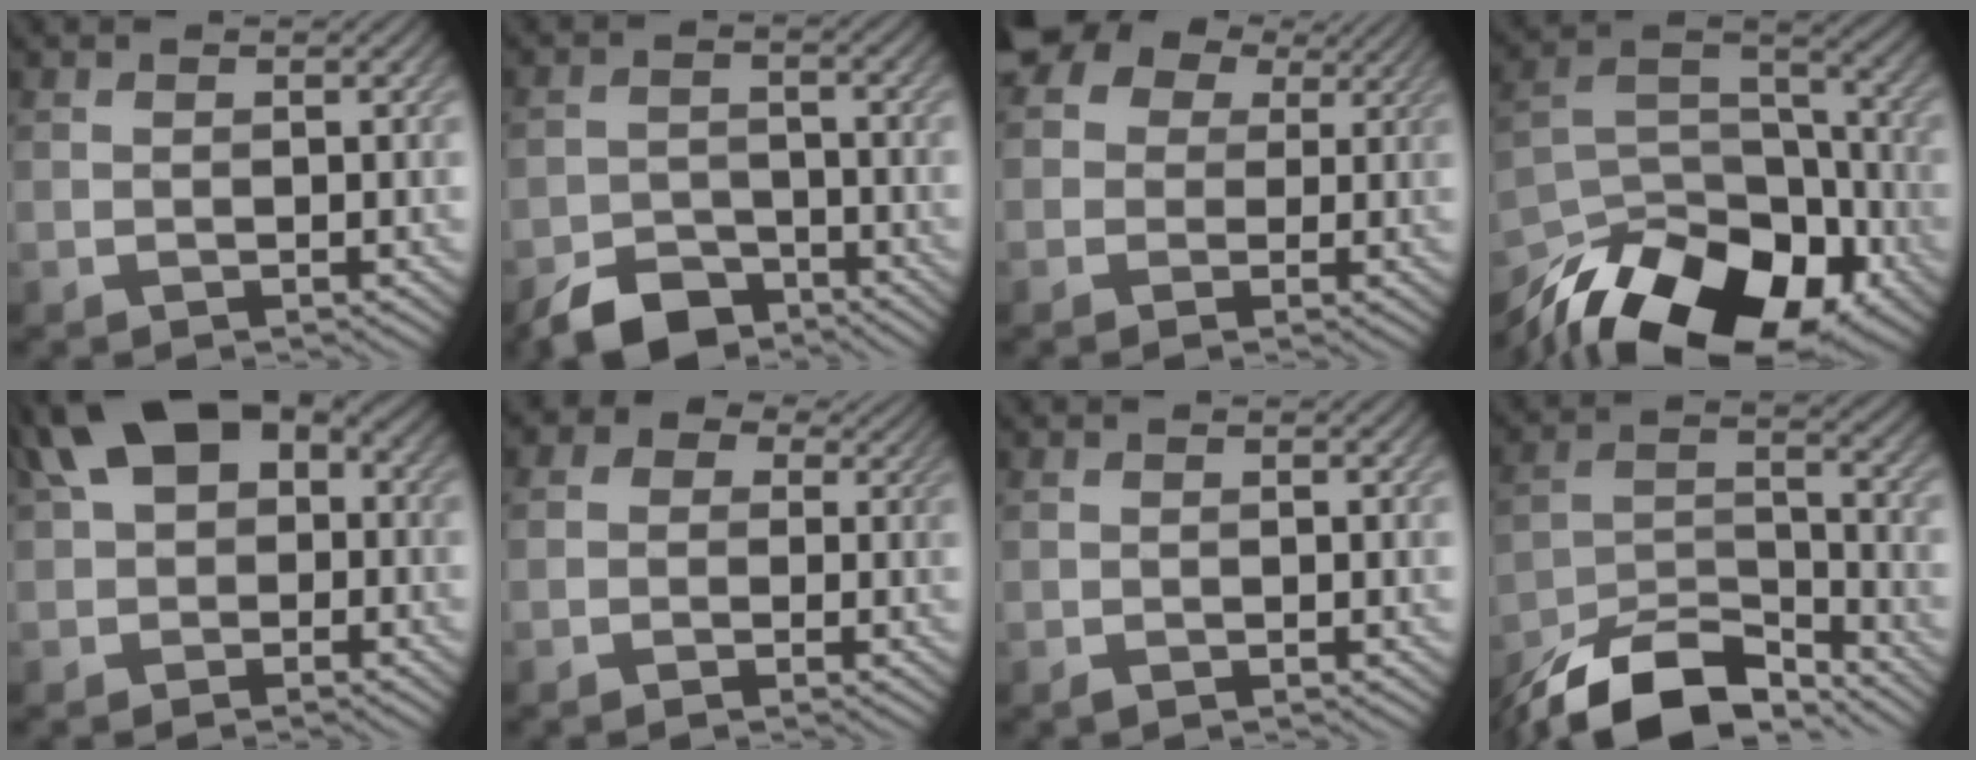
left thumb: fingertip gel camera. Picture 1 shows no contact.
{"total": 6.1, "force": [-4.9, 2.8, 2.5], "torque": [-0.044, -0.006, -0.095]}
{"total": 8.9, "force": [4.0, 6.7, 4.3], "torque": [-0.100, 0.034, 0.033]}
{"total": 17.9, "force": [-12.9, 8.5, 9.1], "torque": [-0.197, -0.041, -0.199]}
{"total": 9.3, "force": [1.9, 6.1, 6.7], "torque": [-0.119, 0.014, 0.018]}
{"total": 4.4, "force": [1.0, 3.7, 2.2], "torque": [-0.026, 0.010, -0.017]}
{"total": 0.0}
{"total": 11.8, "force": [-9.7, 3.8, 5.5], "torque": [-0.104, -0.008, -0.181]}